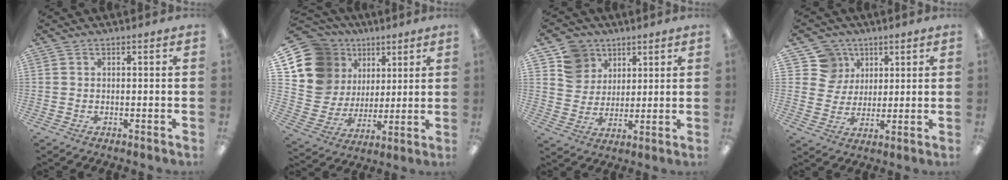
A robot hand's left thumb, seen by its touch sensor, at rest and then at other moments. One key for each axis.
{"total": 14.8, "fx": 7.2, "fy": 12.3, "fz": 4.2, "tx": -0.093, "ty": -0.035, "tz": 0.152}
{"total": 10.3, "fx": 6.1, "fy": 8.3, "fz": 1.2, "tx": -0.037, "ty": -0.032, "tz": 0.120}
{"total": 10.3, "fx": 5.4, "fy": 8.7, "fz": 1.1, "tx": -0.026, "ty": -0.031, "tz": 0.107}